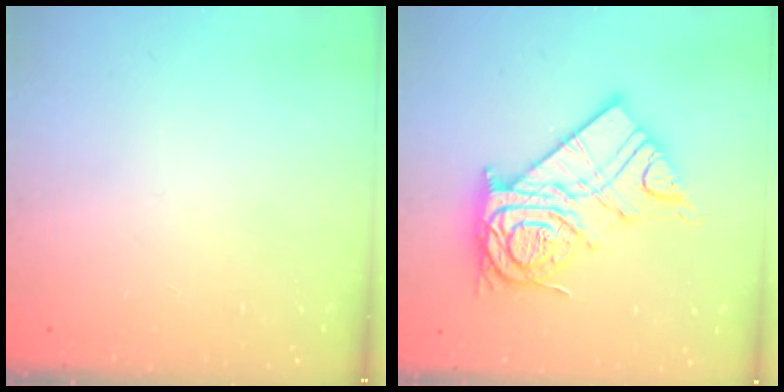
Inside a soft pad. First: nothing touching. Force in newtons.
{"total": 20.0, "press": 19.9, "slide": 1.9}